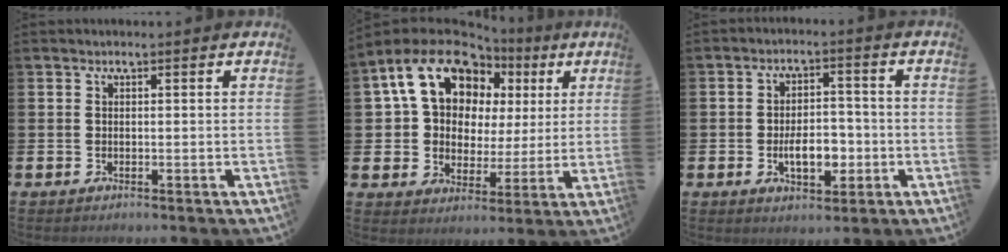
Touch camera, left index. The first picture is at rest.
{"total": 12.9, "force": [7.4, 9.1, 5.5], "torque": [-0.135, -0.039, 0.135]}
{"total": 5.6, "force": [-1.4, 3.3, 4.3], "torque": [-0.053, 0.002, -0.032]}